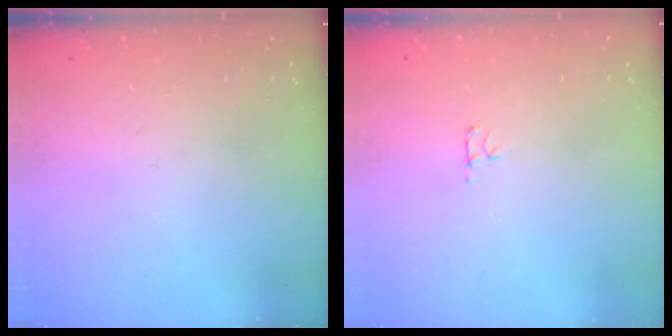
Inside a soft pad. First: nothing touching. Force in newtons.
{"total": 3.1, "press": 3.1, "slide": 0.4}